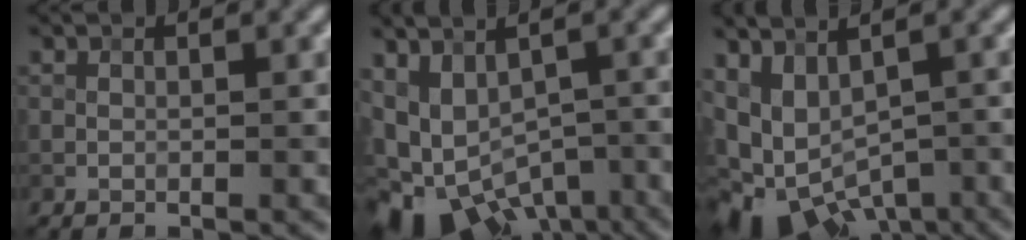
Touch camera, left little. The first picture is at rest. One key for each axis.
{"total": 9.8, "fx": -4.4, "fy": 5.8, "fz": 6.6, "tx": -0.109, "ty": -0.010, "tz": -0.049}
{"total": 8.0, "fx": -2.4, "fy": 4.8, "fz": 5.9, "tx": -0.096, "ty": -0.018, "tz": -0.020}